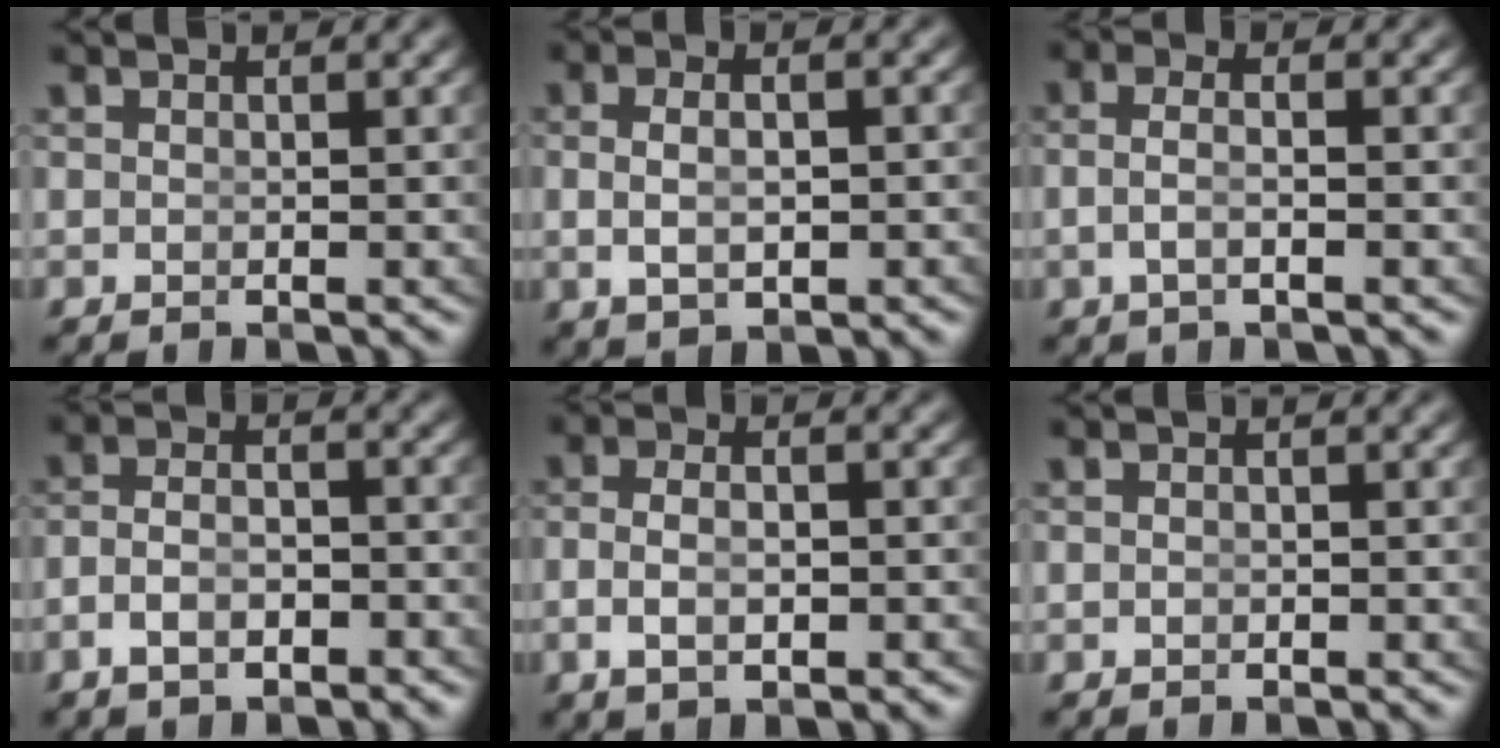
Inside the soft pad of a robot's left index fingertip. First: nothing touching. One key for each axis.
{"total": 3.2, "fx": -0.5, "fy": 1.4, "fz": 2.8, "tx": -0.052, "ty": -0.009, "tz": 0.004}
{"total": 2.3, "fx": -0.9, "fy": 0.4, "fz": 2.1, "tx": -0.049, "ty": -0.012, "tz": -0.009}
{"total": 3.4, "fx": -2.2, "fy": 1.5, "fz": 2.0, "tx": -0.038, "ty": -0.011, "tz": -0.032}
{"total": 3.2, "fx": -1.3, "fy": 1.3, "fz": 2.6, "tx": -0.055, "ty": -0.011, "tz": -0.014}
{"total": 0.5, "fx": -0.5, "fy": -0.1, "fz": 0.1, "tx": -0.009, "ty": -0.008, "tz": -0.004}